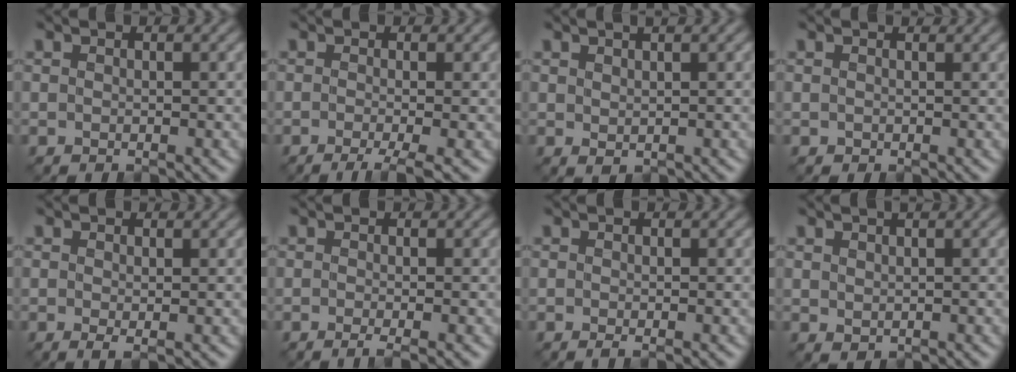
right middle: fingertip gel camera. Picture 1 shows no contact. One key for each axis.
{"total": 3.0, "fx": -1.6, "fy": 0.5, "fz": 2.4, "tx": -0.040, "ty": -0.008, "tz": -0.035}
{"total": 1.4, "fx": 0.9, "fy": 0.4, "fz": 1.0, "tx": -0.019, "ty": -0.003, "tz": 0.017}
{"total": 0.7, "fx": 0.6, "fy": 0.4, "fz": 0.1, "tx": -0.006, "ty": -0.001, "tz": 0.009}
{"total": 0.7, "fx": -0.1, "fy": 0.1, "fz": 0.7, "tx": -0.014, "ty": -0.007, "tz": -0.003}
{"total": 1.6, "fx": -0.8, "fy": 0.4, "fz": 1.4, "tx": -0.019, "ty": -0.010, "tz": -0.017}
{"total": 0.6, "fx": -0.4, "fy": 0.0, "fz": 0.4, "tx": -0.011, "ty": -0.007, "tz": -0.009}
{"total": 1.1, "fx": 0.8, "fy": 0.4, "fz": 0.8, "tx": -0.016, "ty": -0.002, "tz": 0.017}